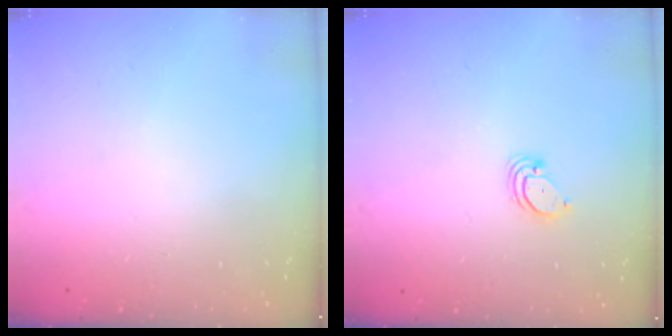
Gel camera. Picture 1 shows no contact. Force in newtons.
{"total": 2.0, "press": 2.0, "slide": 0.1}